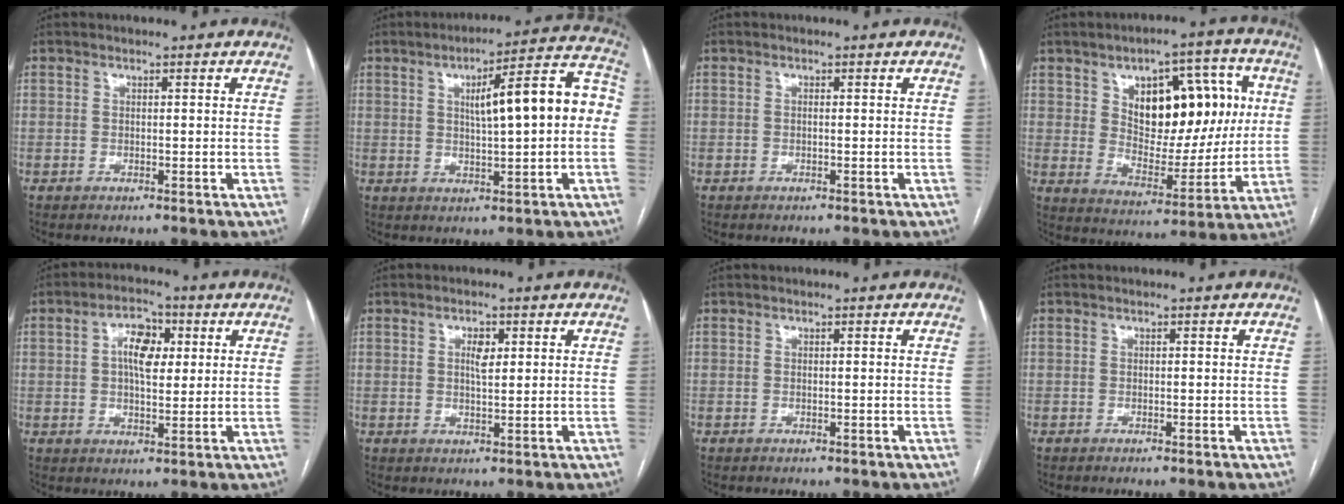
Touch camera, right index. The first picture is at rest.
{"total": 13.3, "force": [1.3, 2.4, 13.0], "torque": [-0.176, 0.044, 0.018]}
{"total": 0.0}
{"total": 16.1, "force": [4.2, 8.3, 13.2], "torque": [-0.178, 0.029, 0.073]}
{"total": 6.9, "force": [1.7, 3.6, 5.7], "torque": [-0.100, 0.018, 0.028]}
{"total": 2.8, "force": [0.8, 1.1, 2.4], "torque": [-0.042, 0.000, 0.014]}
{"total": 0.0}
{"total": 0.0}